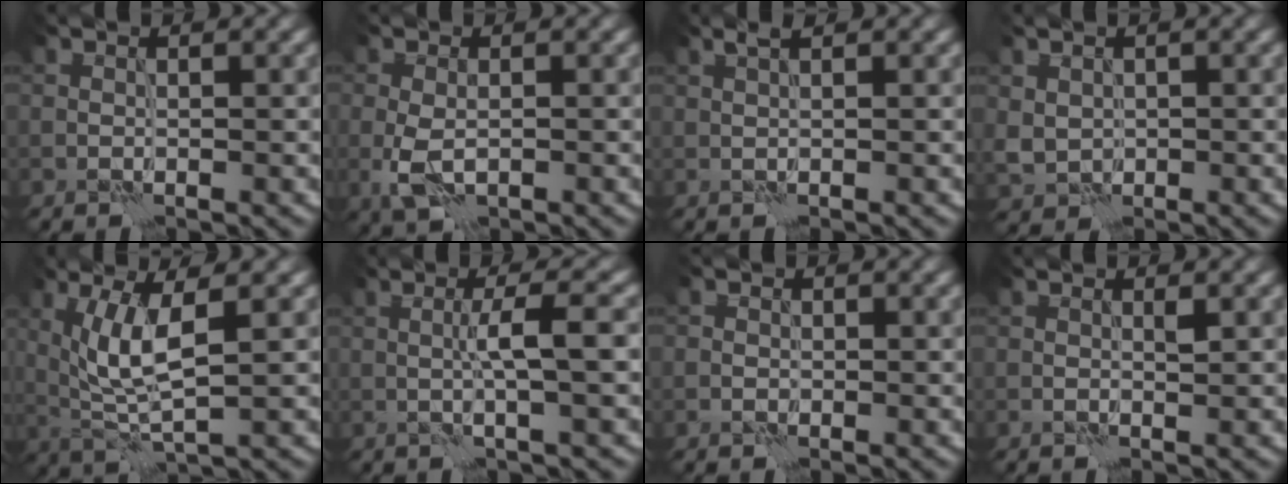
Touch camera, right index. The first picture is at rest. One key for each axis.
{"total": 3.2, "fx": -0.6, "fy": 1.9, "fz": 2.5, "tx": -0.059, "ty": -0.011, "tz": -0.009}
{"total": 1.1, "fx": 0.7, "fy": 0.1, "fz": 0.9, "tx": -0.020, "ty": 0.002, "tz": 0.010}
{"total": 2.2, "fx": 0.6, "fy": 2.0, "fz": 0.9, "tx": -0.024, "ty": 0.001, "tz": 0.016}
{"total": 5.2, "fx": 1.3, "fy": 1.4, "fz": 4.9, "tx": -0.105, "ty": -0.003, "tz": 0.030}
{"total": 3.6, "fx": 0.1, "fy": 0.2, "fz": 3.5, "tx": -0.060, "ty": 0.007, "tz": -0.001}
{"total": 0.7, "fx": -0.2, "fy": 0.6, "fz": 0.1, "tx": 0.000, "ty": -0.002, "tz": -0.005}
{"total": 0.7, "fx": 0.2, "fy": 0.2, "fz": 0.7, "tx": -0.010, "ty": -0.001, "tz": 0.001}